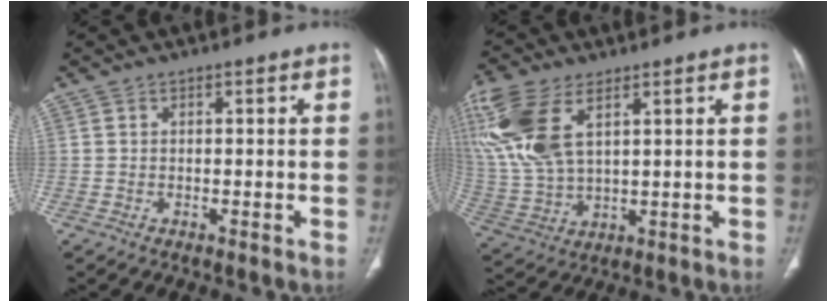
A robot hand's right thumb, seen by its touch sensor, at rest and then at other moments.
{"total": 16.9, "force": [6.9, 8.5, 12.9], "torque": [-0.308, -0.013, 0.142]}